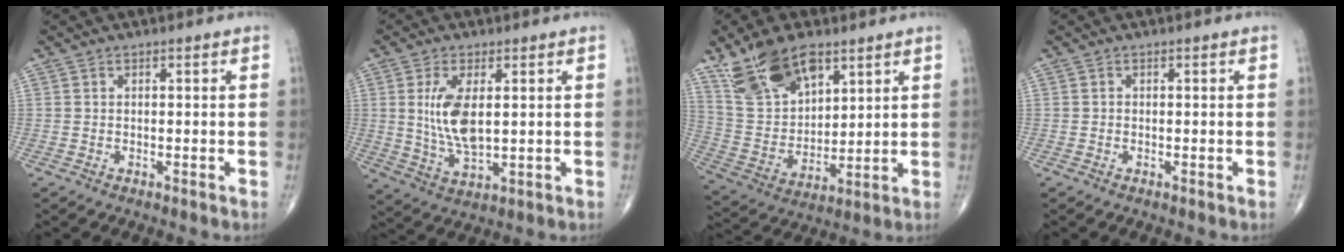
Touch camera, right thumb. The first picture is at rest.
{"total": 9.3, "force": [1.6, 4.1, 8.1], "torque": [-0.158, -0.015, 0.040]}
{"total": 16.0, "force": [9.9, 8.0, 9.7], "torque": [-0.153, -0.035, 0.201]}
{"total": 0.0}